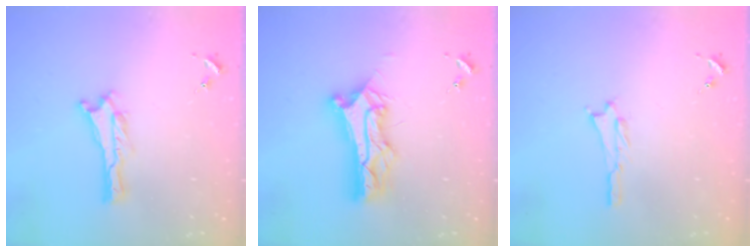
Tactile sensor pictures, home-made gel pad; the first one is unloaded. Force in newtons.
{"total": 11.0, "press": 11.0, "slide": 0.9}
{"total": 0.8, "press": 0.8, "slide": 0.2}